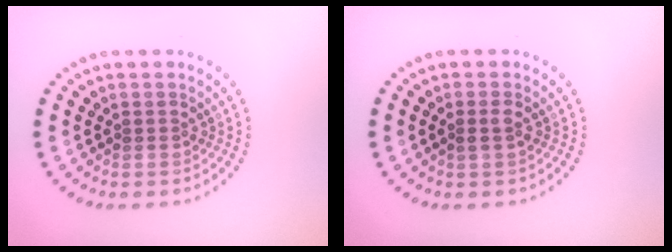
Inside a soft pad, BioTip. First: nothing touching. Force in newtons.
{"total": 0.8, "press": 0.8, "slide": 0.2}